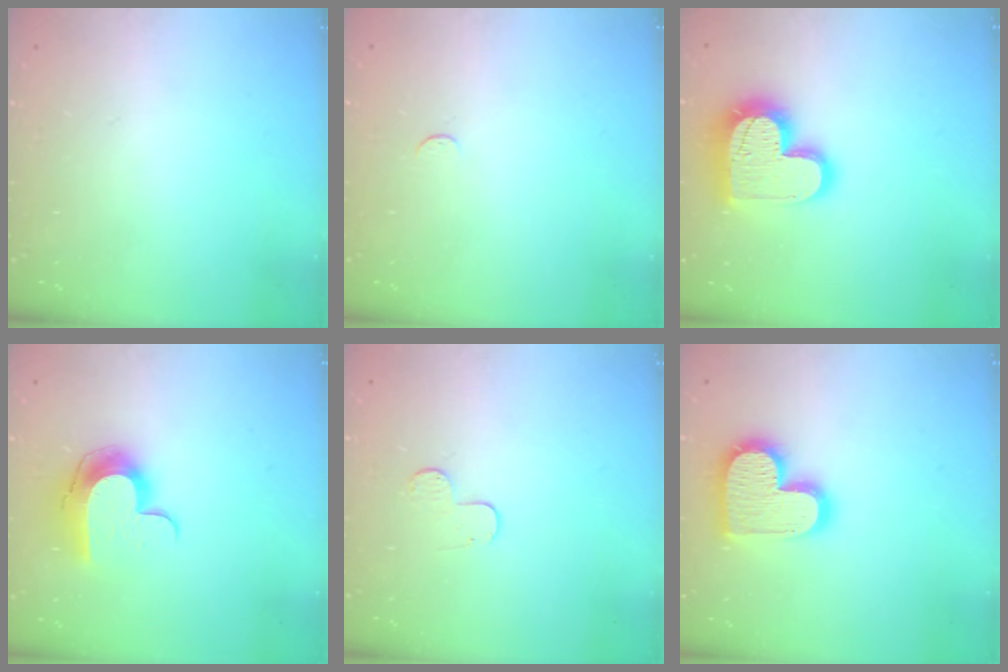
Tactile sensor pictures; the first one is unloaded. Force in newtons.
{"total": 2.4, "press": 2.4, "slide": 0.3}
{"total": 18.5, "press": 18.4, "slide": 1.3}
{"total": 10.4, "press": 10.3, "slide": 1.0}
{"total": 4.3, "press": 4.3, "slide": 0.4}
{"total": 16.8, "press": 16.7, "slide": 1.2}